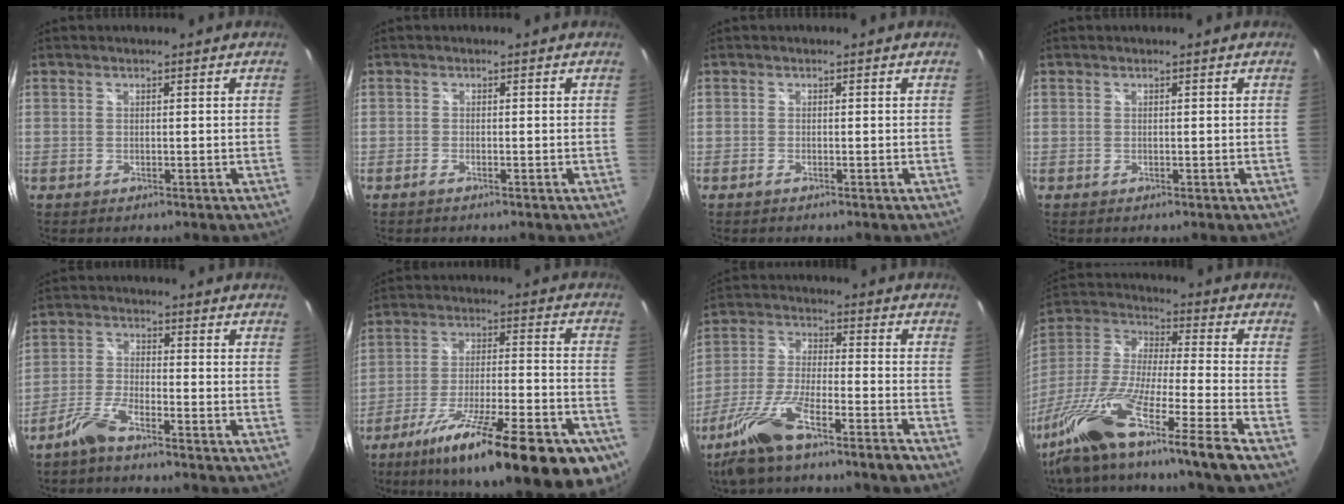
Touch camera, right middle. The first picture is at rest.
{"total": 0.8, "force": [-0.7, -0.1, 0.4], "torque": [-0.011, -0.001, -0.016]}
{"total": 0.5, "force": [-0.4, -0.1, 0.3], "torque": [-0.006, -0.001, -0.011]}
{"total": 0.0}
{"total": 4.9, "force": [-4.0, 0.7, 2.6], "torque": [-0.070, 0.003, -0.084]}
{"total": 27.3, "force": [-18.0, 5.9, 19.6], "torque": [-0.305, -0.054, -0.263]}
{"total": 12.7, "force": [-9.5, 1.1, 8.4], "torque": [-0.185, -0.017, -0.175]}
{"total": 23.0, "force": [-16.8, -1.5, 15.6], "torque": [-0.276, -0.061, -0.309]}